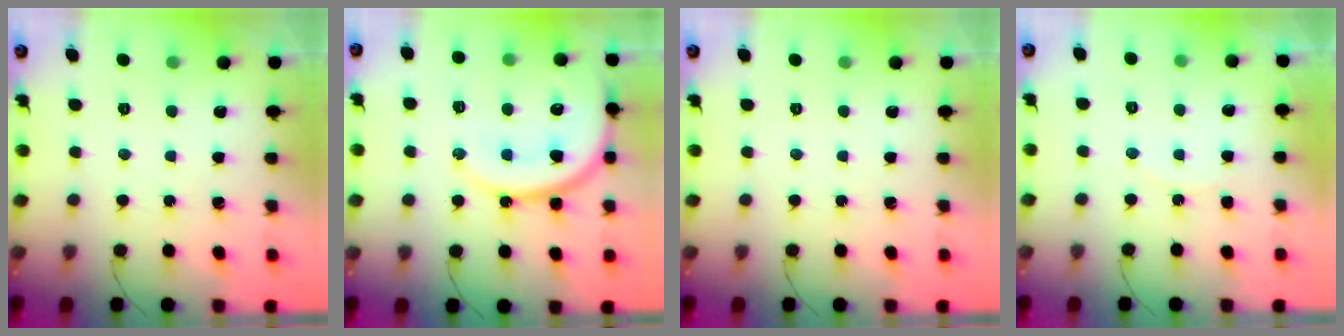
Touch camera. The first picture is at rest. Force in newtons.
{"total": 19.0, "press": 18.8, "slide": 2.1}
{"total": 0.0}
{"total": 6.3, "press": 6.3, "slide": 0.4}